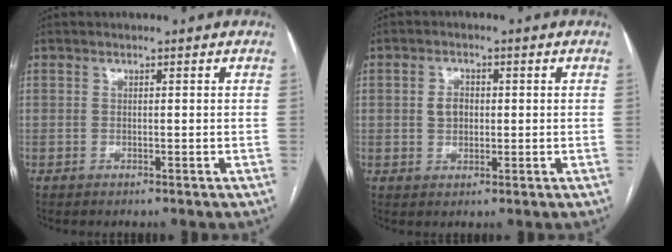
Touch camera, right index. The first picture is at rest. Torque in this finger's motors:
{"motor_torque": [-0.01, 0.01, 0.05, 0.02]}